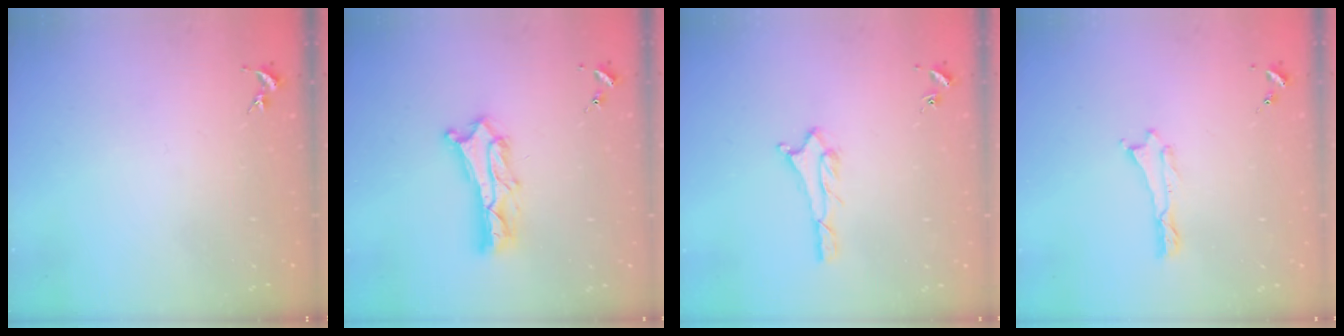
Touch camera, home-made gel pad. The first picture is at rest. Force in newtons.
{"total": 6.1, "press": 6.1, "slide": 0.5}
{"total": 2.0, "press": 2.0, "slide": 0.2}
{"total": 0.0}